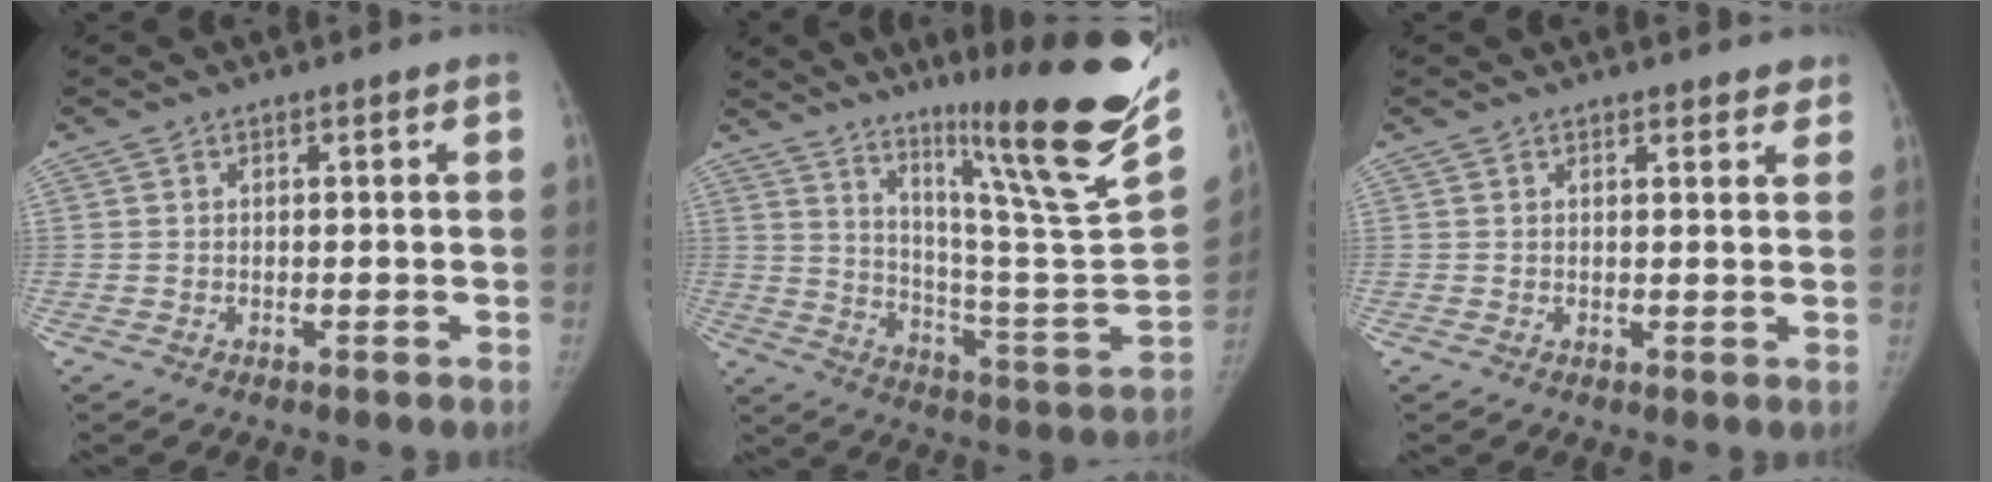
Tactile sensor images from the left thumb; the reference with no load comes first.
{"total": 29.7, "force": [20.0, 2.3, 21.8], "torque": [-0.303, -0.141, 0.301]}
{"total": 2.6, "force": [2.2, 1.0, 0.9], "torque": [0.010, -0.008, 0.021]}